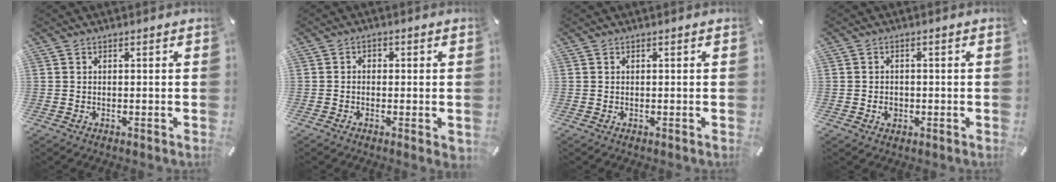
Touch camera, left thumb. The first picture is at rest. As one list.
[{"total": 1.9, "force": [-1.0, 1.2, 0.9], "torque": [-0.016, 0.008, -0.020]}, {"total": 0.0}, {"total": 2.5, "force": [-0.7, 2.0, 1.3], "torque": [-0.027, 0.004, -0.015]}]